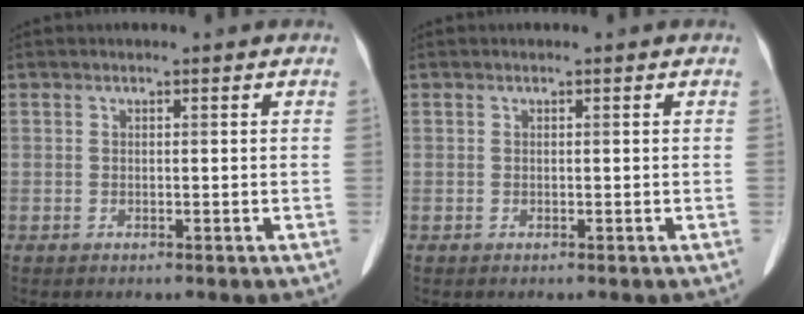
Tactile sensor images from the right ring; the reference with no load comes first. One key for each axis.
{"total": 0.0}